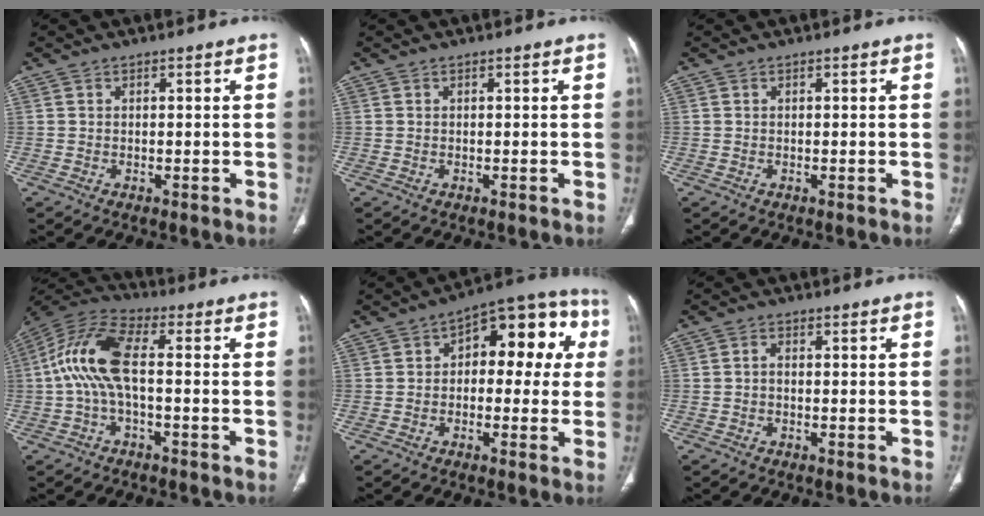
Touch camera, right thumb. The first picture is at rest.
{"total": 0.0}
{"total": 0.0}
{"total": 11.6, "force": [-0.4, 4.5, 10.7], "torque": [-0.238, 0.039, -0.015]}
{"total": 15.0, "force": [2.6, 8.3, 12.2], "torque": [-0.101, 0.042, 0.024]}
{"total": 0.8, "force": [-0.2, 0.5, 0.6], "torque": [-0.008, 0.002, -0.007]}